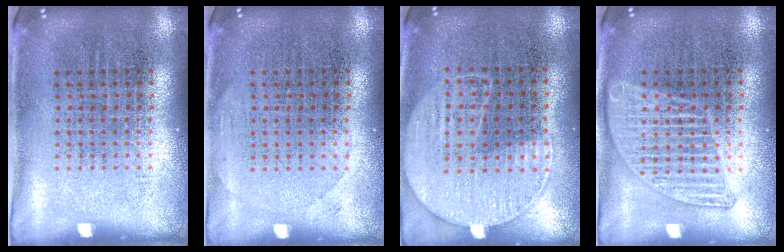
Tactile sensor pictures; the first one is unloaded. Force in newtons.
{"total": 0.7, "press": 0.6, "slide": 0.1}
{"total": 1.2, "press": 1.0, "slide": 0.6}
{"total": 2.4, "press": 2.3, "slide": 0.3}